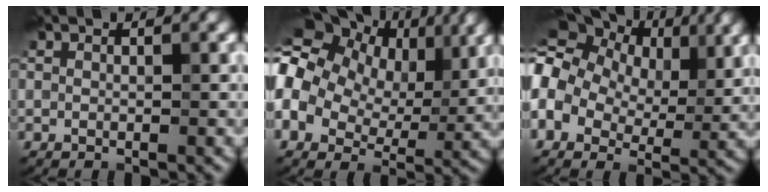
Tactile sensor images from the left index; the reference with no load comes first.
{"total": 14.2, "force": [3.9, 9.7, 9.6], "torque": [-0.189, 0.033, 0.072]}
{"total": 12.7, "force": [4.0, 8.7, 8.4], "torque": [-0.170, 0.038, 0.074]}